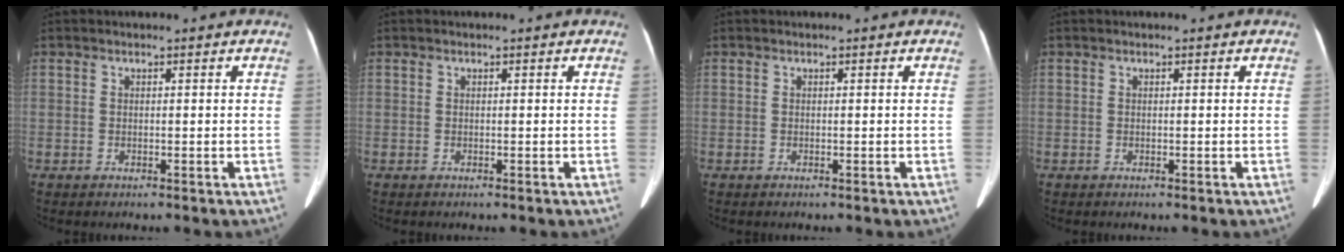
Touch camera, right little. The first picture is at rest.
{"total": 0.0}
{"total": 0.0}
{"total": 0.0}